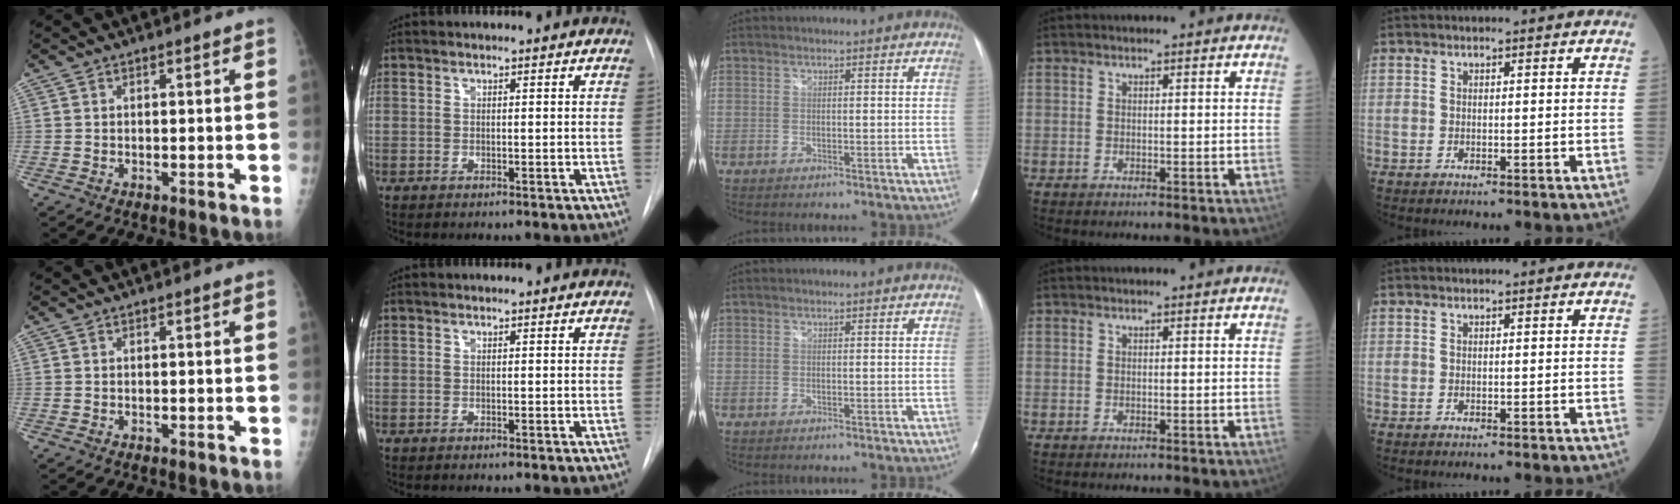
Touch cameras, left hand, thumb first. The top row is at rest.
{}